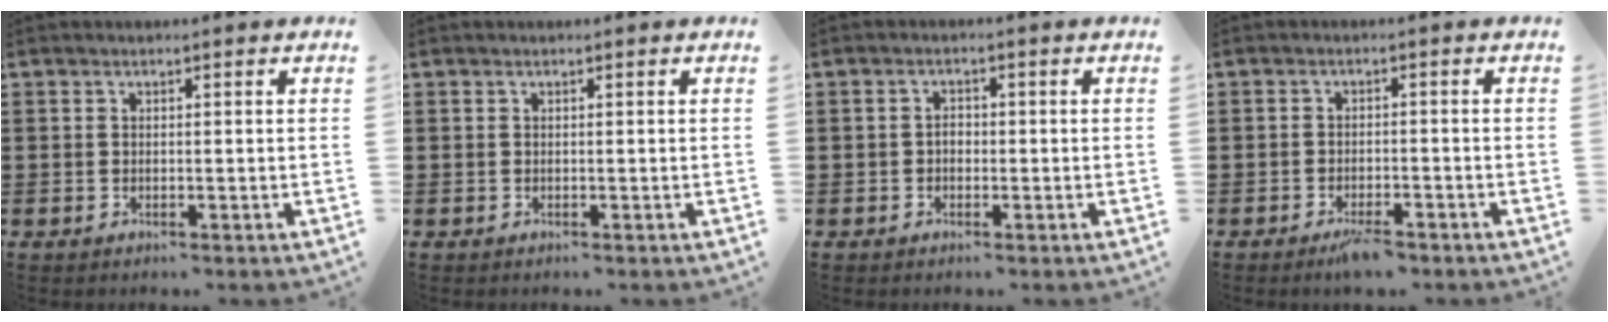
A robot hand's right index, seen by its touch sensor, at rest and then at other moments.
{"total": 0.0}
{"total": 1.5, "force": [-0.3, 1.0, 1.1], "torque": [-0.023, 0.002, -0.007]}
{"total": 2.5, "force": [-1.9, 0.6, 1.4], "torque": [-0.024, 0.006, -0.036]}